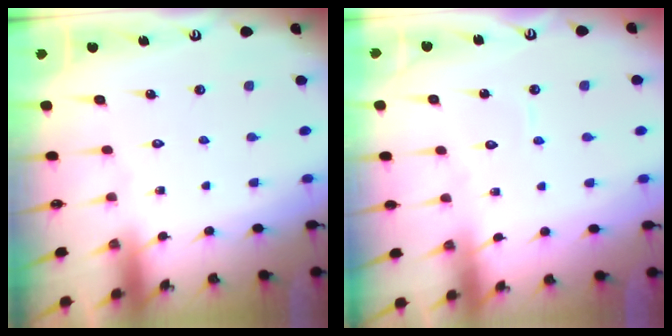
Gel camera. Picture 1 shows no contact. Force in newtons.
{"total": 4.2, "press": 4.2, "slide": 0.4}